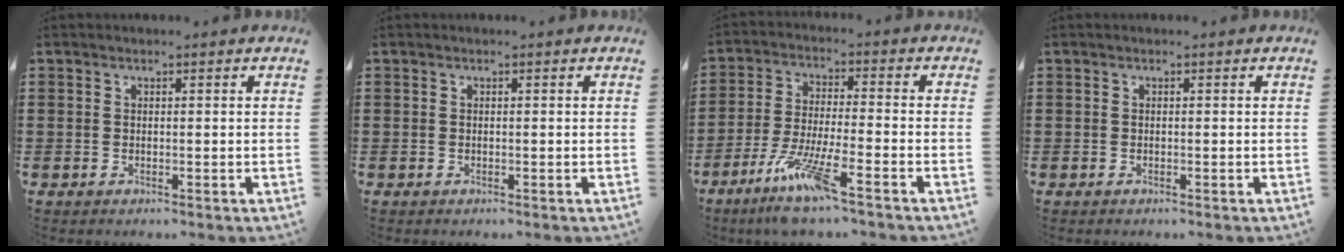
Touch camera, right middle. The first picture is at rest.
{"total": 0.0}
{"total": 8.5, "force": [-5.8, 0.6, 6.3], "torque": [-0.130, -0.011, -0.110]}
{"total": 0.0}